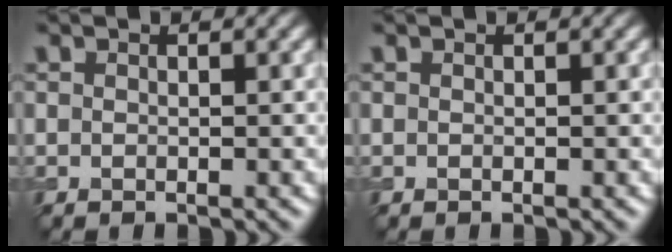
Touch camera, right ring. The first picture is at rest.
{"total": 0.0}